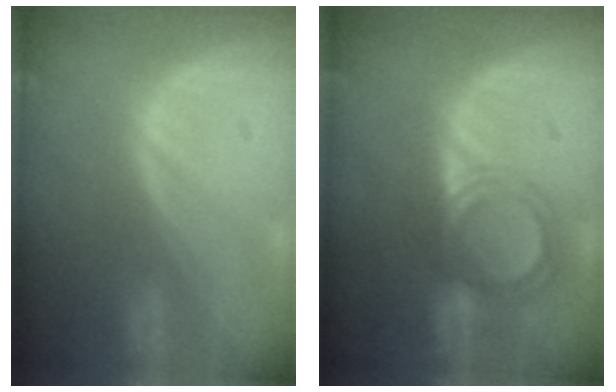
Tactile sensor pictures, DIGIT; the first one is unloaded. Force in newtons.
{"total": 5.3, "press": 5.2, "slide": 0.4}